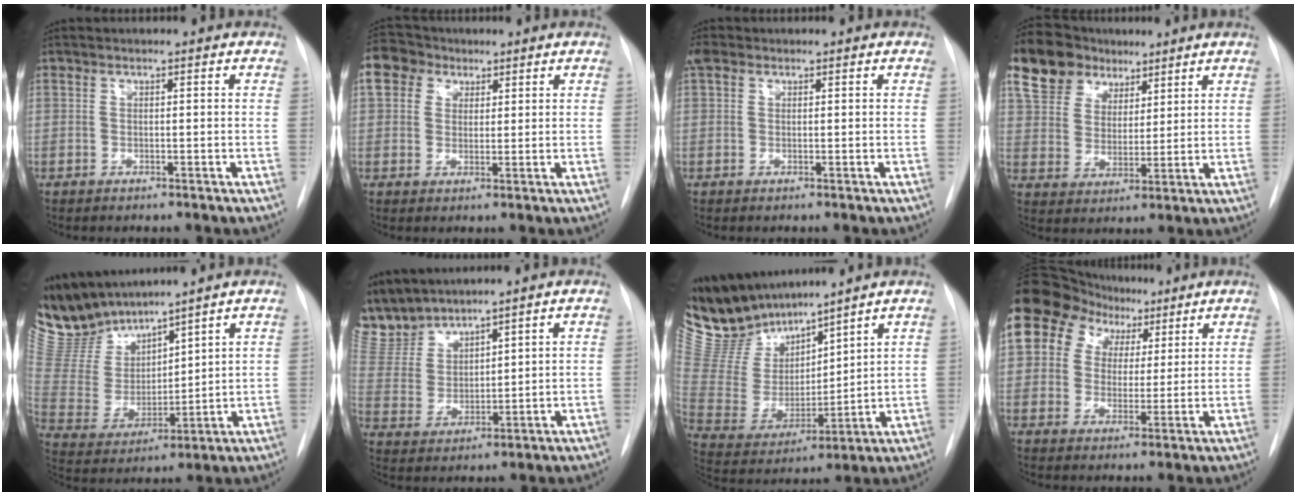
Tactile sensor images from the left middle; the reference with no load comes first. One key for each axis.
{"total": 12.5, "fx": 6.0, "fy": 10.0, "fz": 4.6, "tx": -0.135, "ty": 0.055, "tz": 0.112}
{"total": 2.0, "fx": 1.0, "fy": 1.5, "fz": 0.9, "tx": -0.025, "ty": 0.021, "tz": 0.019}
{"total": 12.1, "fx": 7.9, "fy": 8.2, "fz": 4.2, "tx": -0.087, "ty": 0.043, "tz": 0.144}
{"total": 13.3, "fx": 12.4, "fy": 3.0, "fz": 3.4, "tx": -0.086, "ty": -0.003, "tz": 0.266}
{"total": 9.0, "fx": 8.7, "fy": 1.7, "fz": 1.3, "tx": -0.047, "ty": 0.008, "tz": 0.198}
{"total": 15.9, "fx": 14.7, "fy": 4.0, "fz": 4.7, "tx": -0.109, "ty": 0.000, "tz": 0.300}
{"total": 14.3, "fx": 7.6, "fy": 10.9, "fz": 5.3, "tx": -0.088, "ty": 0.067, "tz": 0.131}